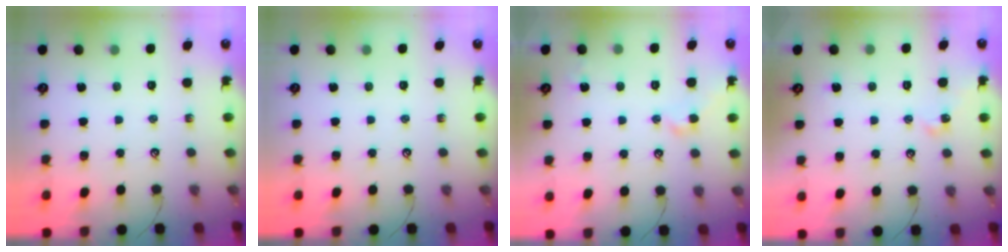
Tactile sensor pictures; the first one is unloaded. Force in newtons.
{"total": 0.0}
{"total": 3.0, "press": 2.9, "slide": 0.7}
{"total": 2.6, "press": 2.5, "slide": 0.4}